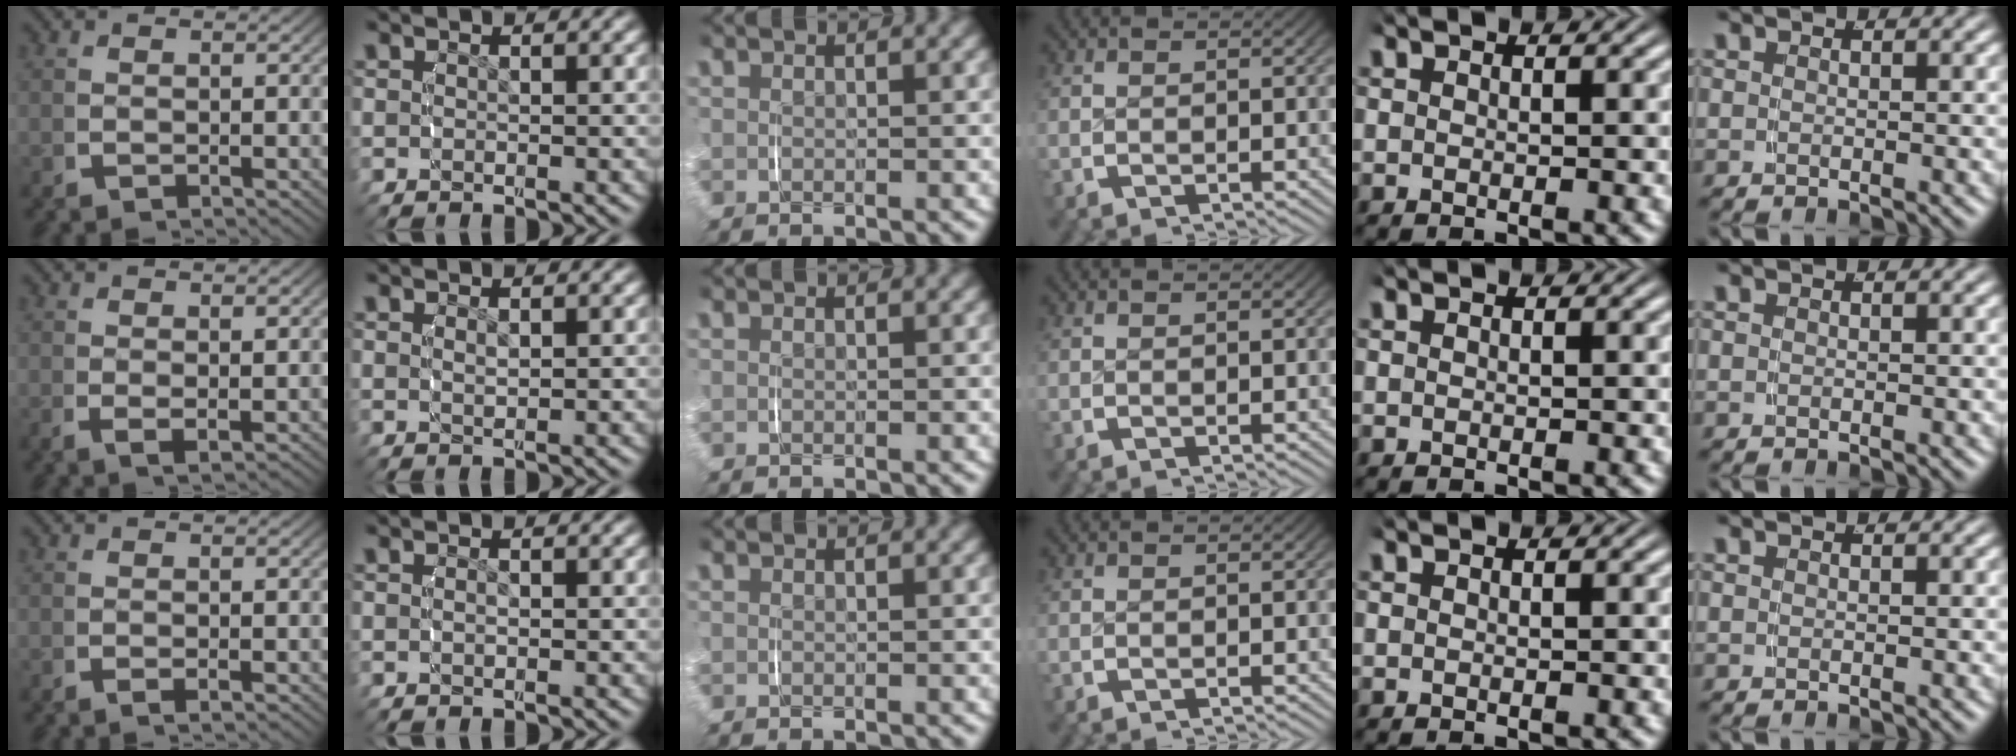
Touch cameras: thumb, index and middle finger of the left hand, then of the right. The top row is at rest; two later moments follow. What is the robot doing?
{"motion": "lift_and_place", "object": "pen bag"}